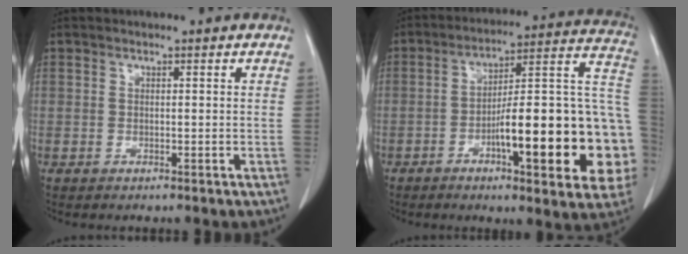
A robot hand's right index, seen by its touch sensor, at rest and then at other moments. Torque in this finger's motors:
{"motor_torque": [1.45, -0.69, 1.05, 0.21]}